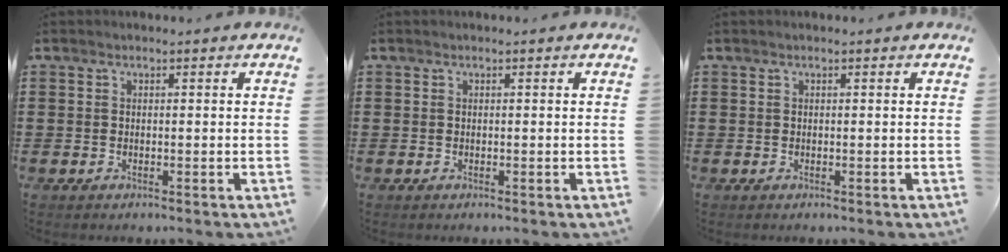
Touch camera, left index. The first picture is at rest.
{"total": 0.0}
{"total": 0.0}